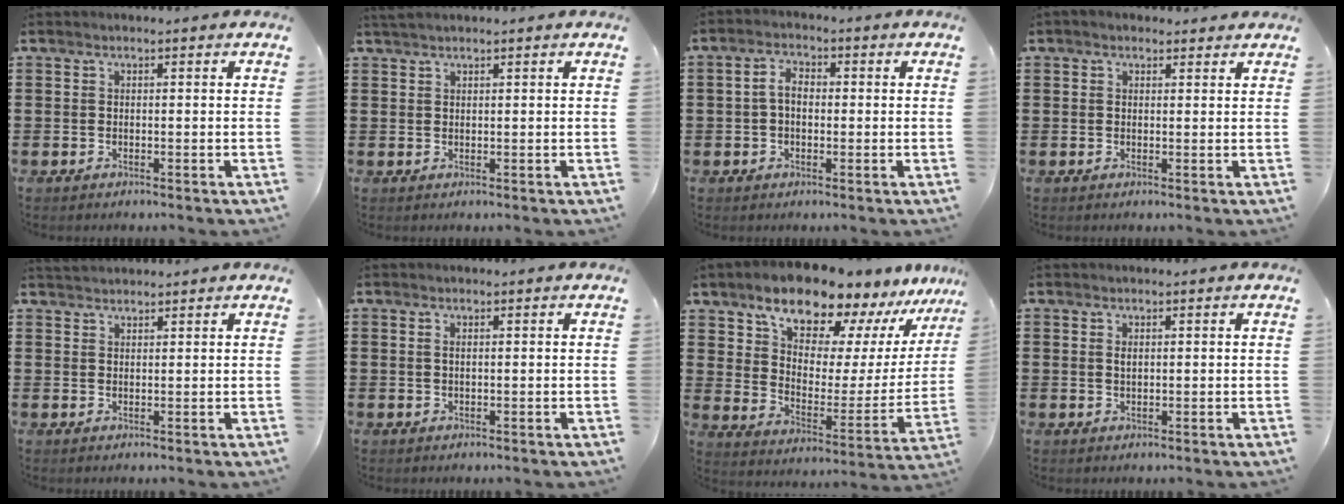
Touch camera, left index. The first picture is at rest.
{"total": 1.1, "force": [1.0, -0.1, 0.5], "torque": [-0.011, 0.000, 0.019]}
{"total": 3.8, "force": [-0.1, 2.4, 2.9], "torque": [-0.068, 0.008, -0.007]}
{"total": 1.3, "force": [1.0, 0.7, 0.3], "torque": [-0.009, 0.007, 0.019]}
{"total": 1.6, "force": [1.5, 0.3, 0.1], "torque": [-0.006, 0.002, 0.031]}
{"total": 0.8, "force": [0.2, 0.3, 0.7], "torque": [-0.015, 0.001, 0.004]}
{"total": 12.4, "force": [11.0, 4.0, 4.1], "torque": [-0.099, -0.081, 0.191]}
{"total": 0.9, "force": [0.3, 0.4, 0.7], "torque": [-0.016, 0.001, 0.006]}